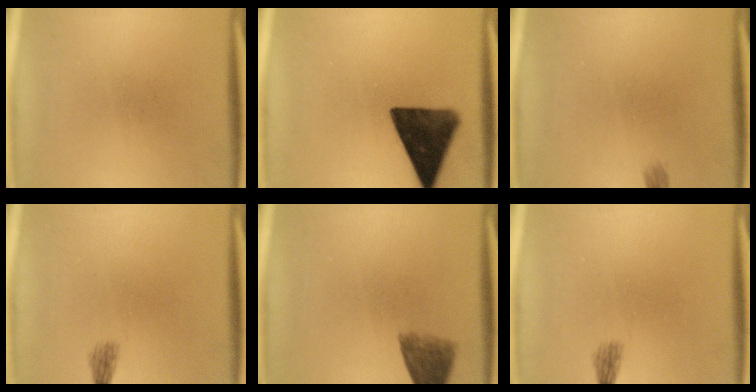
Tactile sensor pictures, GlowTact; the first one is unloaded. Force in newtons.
{"total": 13.4}
{"total": 1.0}
{"total": 1.4}
{"total": 5.6}
{"total": 1.4}